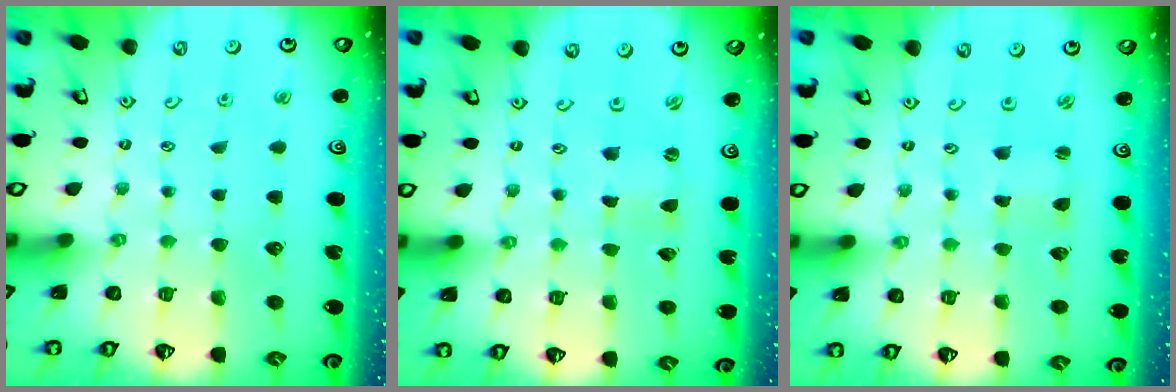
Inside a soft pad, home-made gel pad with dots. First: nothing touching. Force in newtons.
{"total": 0.0}
{"total": 0.8, "press": 0.8, "slide": 0.0}